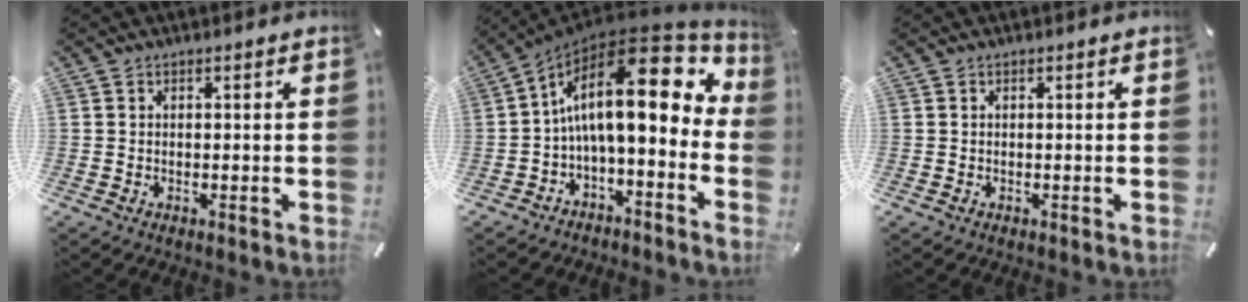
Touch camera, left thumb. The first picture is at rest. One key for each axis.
{"total": 20.4, "fx": 4.5, "fy": 8.4, "fz": 18.0, "tx": -0.295, "ty": -0.040, "tz": 0.070}
{"total": 0.0}